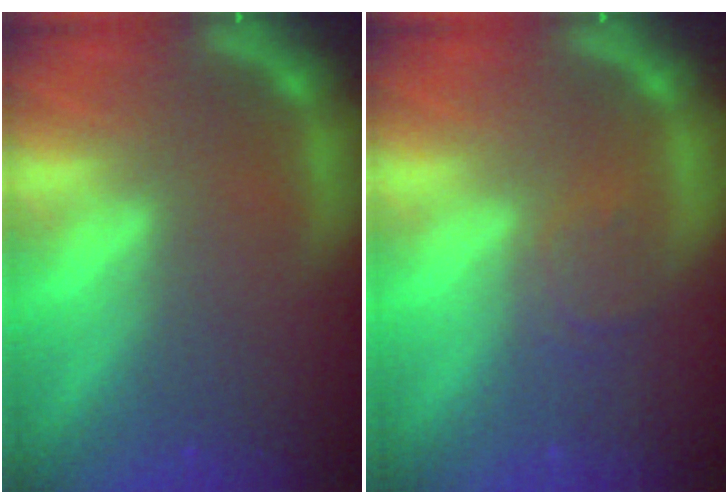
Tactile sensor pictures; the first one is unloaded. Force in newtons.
{"total": 1.9}